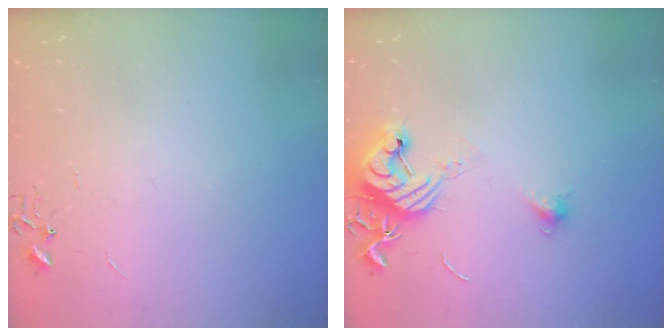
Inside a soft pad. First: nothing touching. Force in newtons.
{"total": 12.8, "press": 12.8, "slide": 0.8}